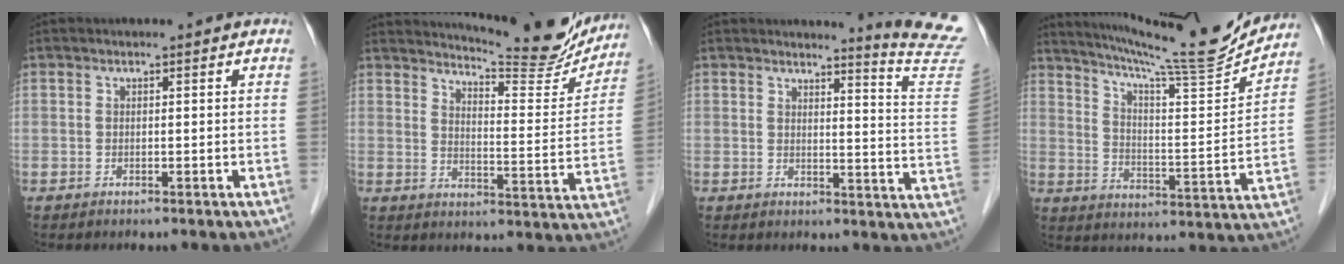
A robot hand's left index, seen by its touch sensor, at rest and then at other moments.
{"total": 16.9, "force": [16.1, 1.3, 5.1], "torque": [-0.076, -0.064, 0.199]}
{"total": 11.1, "force": [10.7, -2.4, 1.7], "torque": [-0.024, -0.115, 0.105]}
{"total": 19.1, "force": [17.7, -0.6, 7.2], "torque": [-0.122, -0.048, 0.256]}